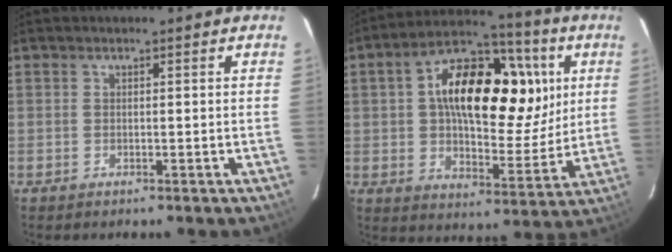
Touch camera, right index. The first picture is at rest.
{"total": 21.5, "force": [5.6, 11.4, 17.3], "torque": [-0.291, 0.034, 0.084]}